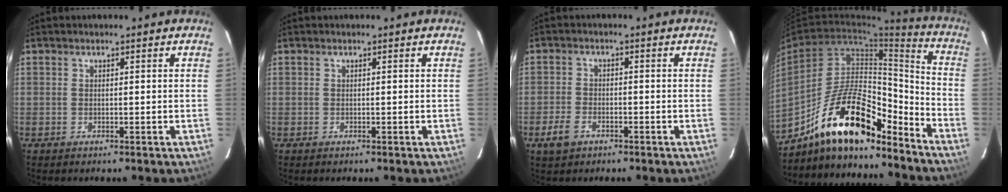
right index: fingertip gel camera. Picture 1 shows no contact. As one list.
[{"total": 0.0}, {"total": 4.8, "force": [-2.8, 2.9, 2.5], "torque": [-0.067, -0.001, -0.052]}, {"total": 19.6, "force": [-14.1, 6.5, 11.9], "torque": [-0.214, 0.013, -0.238]}]